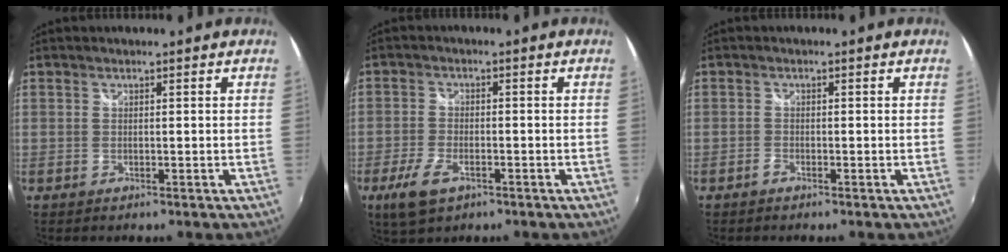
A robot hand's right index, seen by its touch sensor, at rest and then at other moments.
{"total": 6.9, "force": [-3.8, 3.1, 4.9], "torque": [-0.122, -0.011, -0.069]}
{"total": 0.7, "force": [-0.7, 0.0, 0.3], "torque": [-0.007, 0.001, -0.015]}